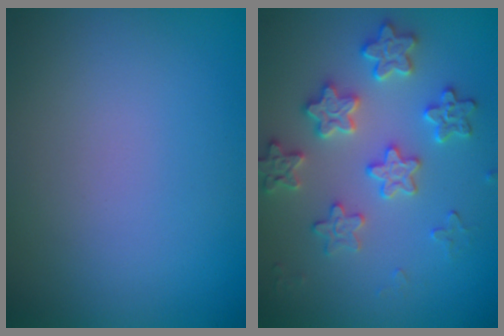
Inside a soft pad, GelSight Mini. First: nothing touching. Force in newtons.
{"total": 3.8, "press": 3.8, "slide": 0.3}